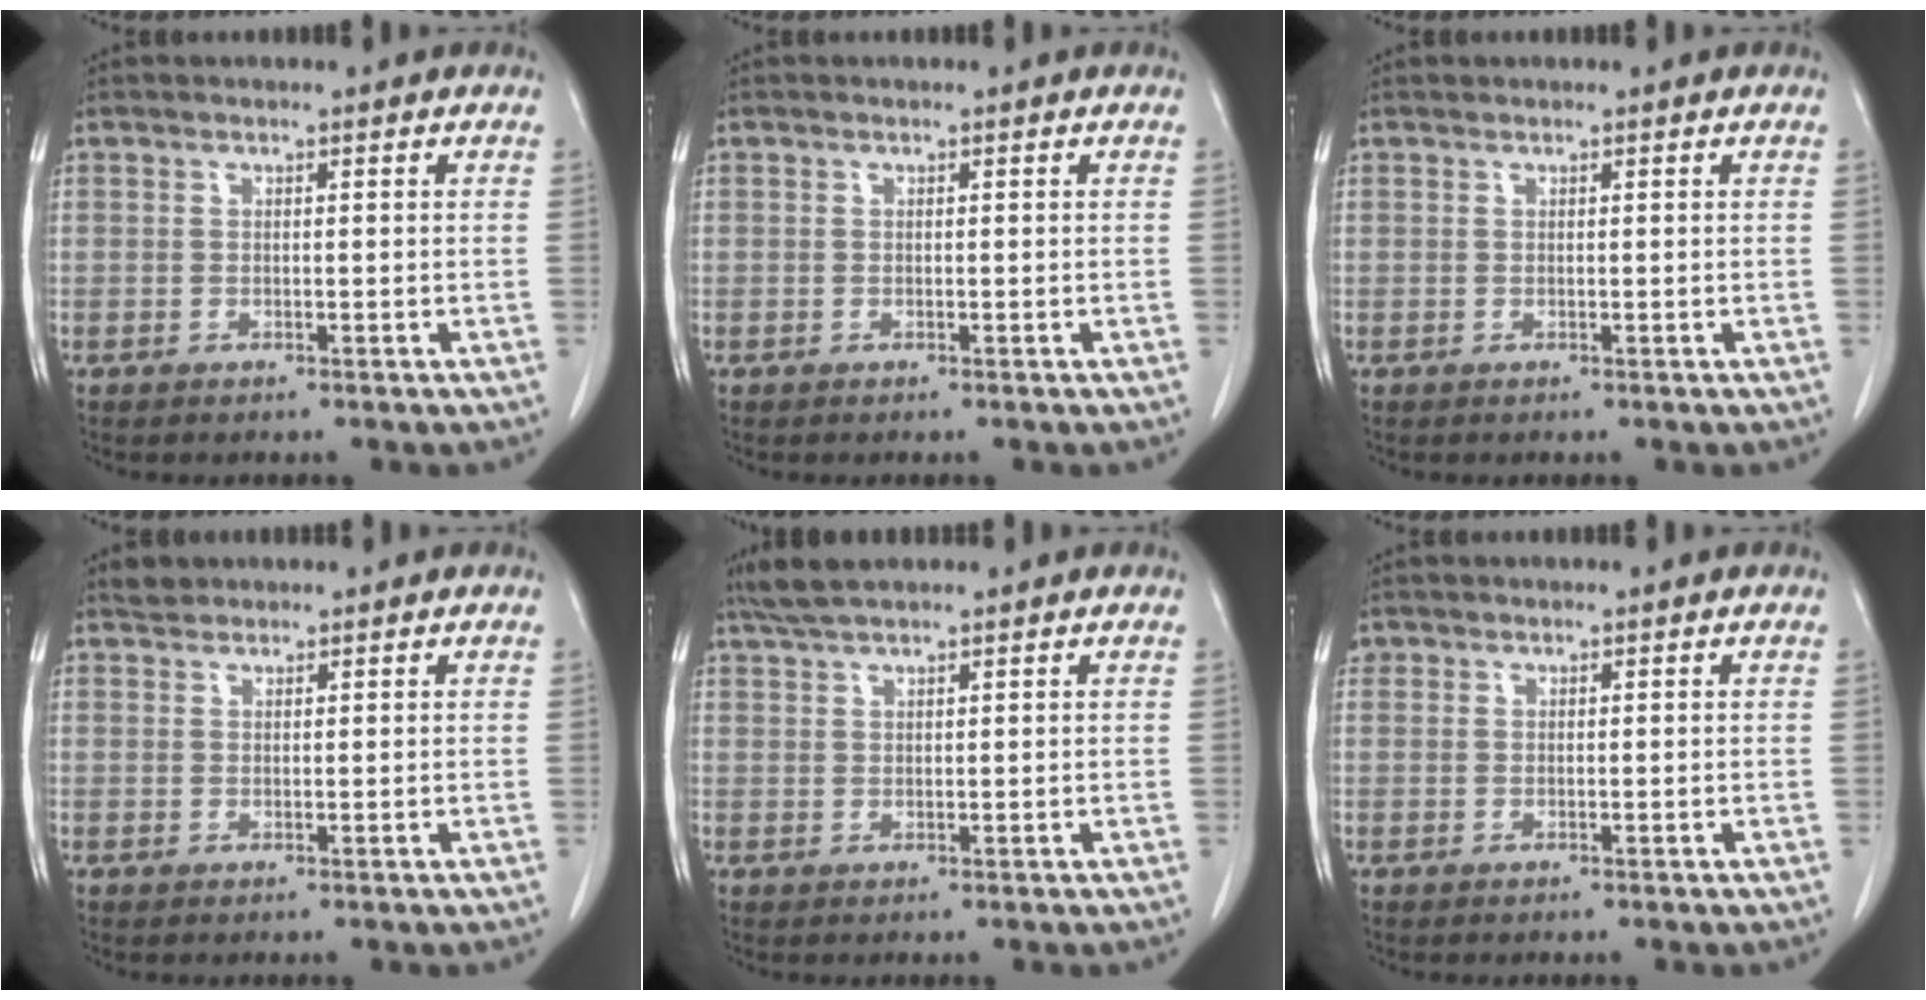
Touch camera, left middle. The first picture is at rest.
{"total": 0.0}
{"total": 0.0}
{"total": 1.3, "force": [1.2, 0.3, 0.0], "torque": [-0.007, 0.005, 0.025]}
{"total": 3.9, "force": [3.4, 0.3, 2.0], "torque": [-0.045, 0.017, 0.068]}
{"total": 0.9, "force": [0.6, 0.6, 0.0], "torque": [0.000, 0.008, 0.011]}